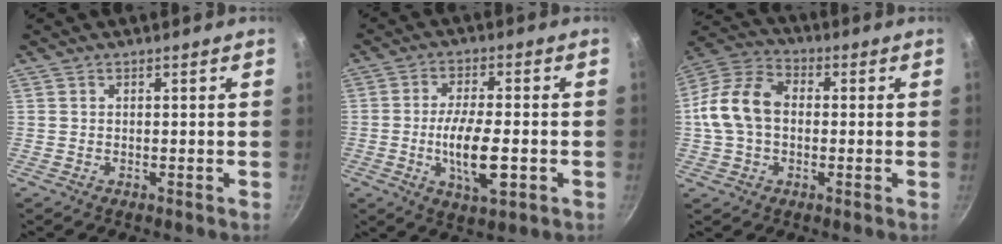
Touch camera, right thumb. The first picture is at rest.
{"total": 10.9, "force": [-2.6, 3.8, 9.9], "torque": [-0.172, 0.005, -0.043]}
{"total": 12.6, "force": [0.1, 9.0, 8.8], "torque": [-0.147, 0.031, -0.015]}